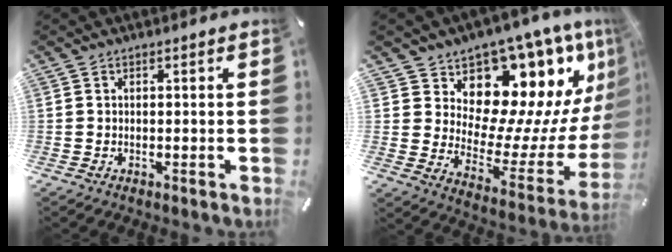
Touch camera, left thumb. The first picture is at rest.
{"total": 15.8, "force": [10.3, 9.5, 7.3], "torque": [-0.074, -0.122, 0.178]}